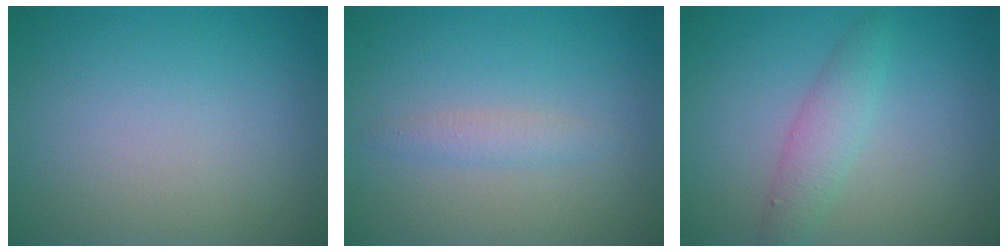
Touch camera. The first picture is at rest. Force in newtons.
{"total": 1.4, "press": 1.4, "slide": 0.0}
{"total": 2.4, "press": 2.4, "slide": 0.1}